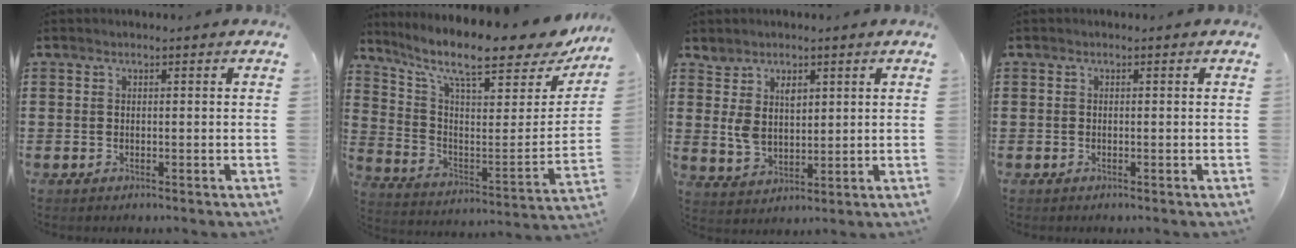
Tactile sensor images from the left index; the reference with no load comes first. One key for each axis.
{"total": 11.3, "fx": 8.7, "fy": 2.4, "fz": 6.8, "tx": -0.142, "ty": -0.066, "tz": 0.142}
{"total": 4.9, "fx": 2.2, "fy": 3.3, "fz": 2.9, "tx": -0.066, "ty": 0.005, "tz": 0.040}
{"total": 0.0}